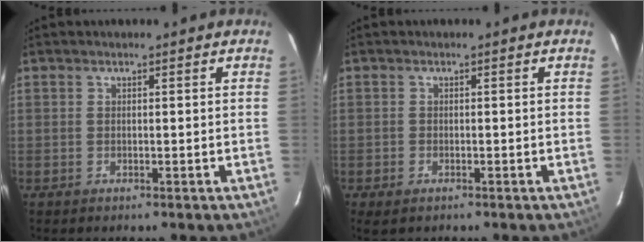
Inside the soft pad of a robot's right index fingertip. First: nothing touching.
{"total": 2.1, "force": [-1.3, 1.3, 1.0], "torque": [-0.021, -0.008, -0.024]}